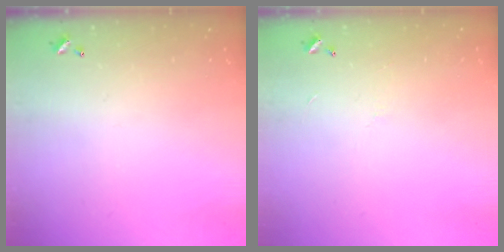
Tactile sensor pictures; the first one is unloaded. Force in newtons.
{"total": 4.5, "press": 4.5, "slide": 0.5}